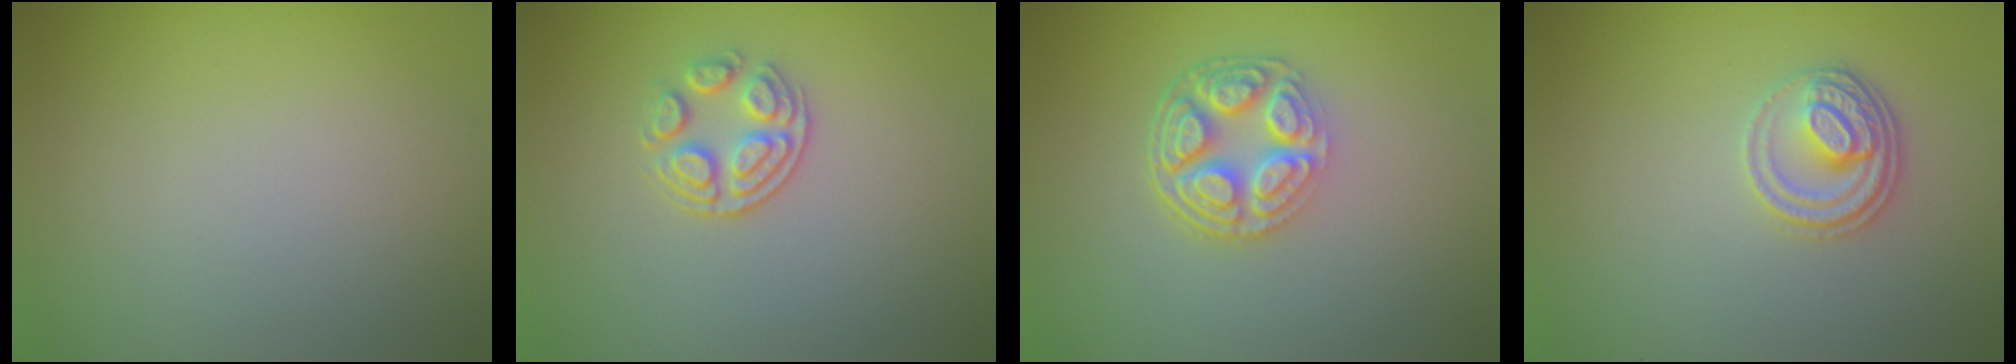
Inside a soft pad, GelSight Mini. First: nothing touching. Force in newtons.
{"total": 2.4, "press": 1.8, "slide": 1.6}
{"total": 4.9, "press": 3.6, "slide": 3.3}
{"total": 2.7, "press": 2.5, "slide": 1.0}